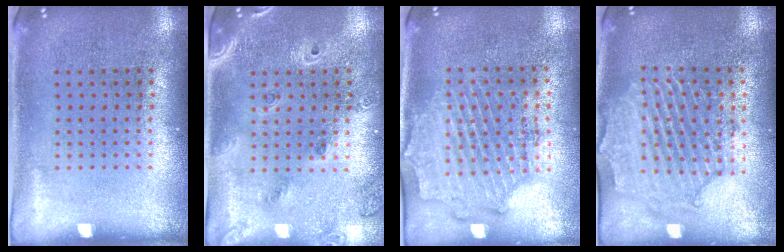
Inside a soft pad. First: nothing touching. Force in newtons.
{"total": 1.5, "press": 1.4, "slide": 0.5}
{"total": 1.8, "press": 1.7, "slide": 0.7}
{"total": 2.3, "press": 2.1, "slide": 0.7}